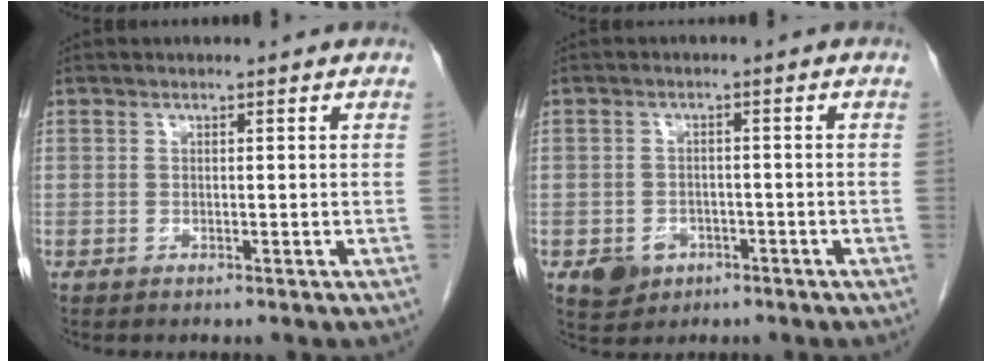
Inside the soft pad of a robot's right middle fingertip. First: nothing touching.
{"total": 4.3, "force": [-2.0, 3.5, 1.4], "torque": [-0.017, 0.005, -0.024]}